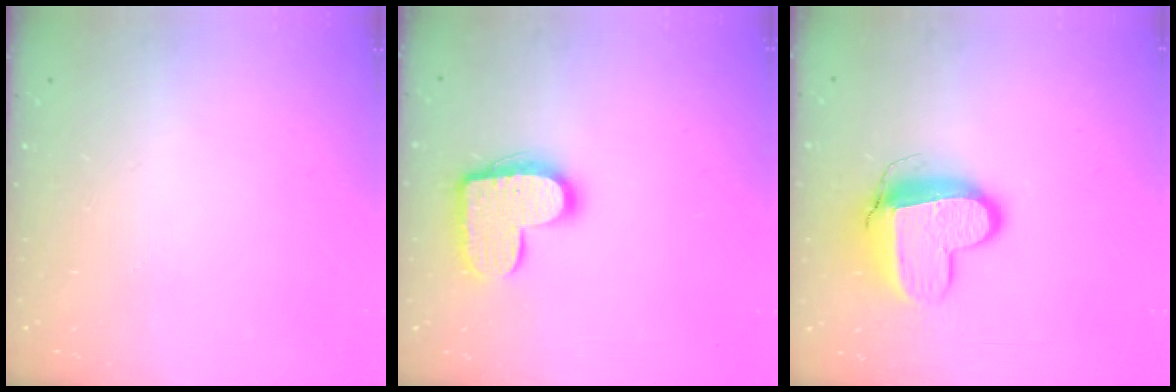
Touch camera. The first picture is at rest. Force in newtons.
{"total": 14.6, "press": 14.6, "slide": 0.8}
{"total": 12.4, "press": 12.3, "slide": 1.3}